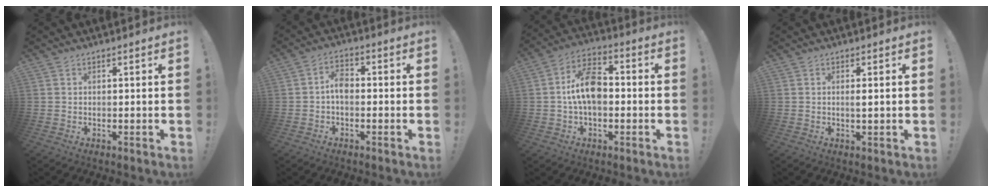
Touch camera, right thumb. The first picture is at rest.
{"total": 5.3, "force": [-0.7, 3.1, 4.2], "torque": [-0.079, 0.010, -0.014]}
{"total": 12.3, "force": [-0.7, 7.4, 9.9], "torque": [-0.169, 0.015, -0.013]}
{"total": 1.6, "force": [0.2, 0.0, 1.6], "torque": [-0.022, -0.007, 0.001]}